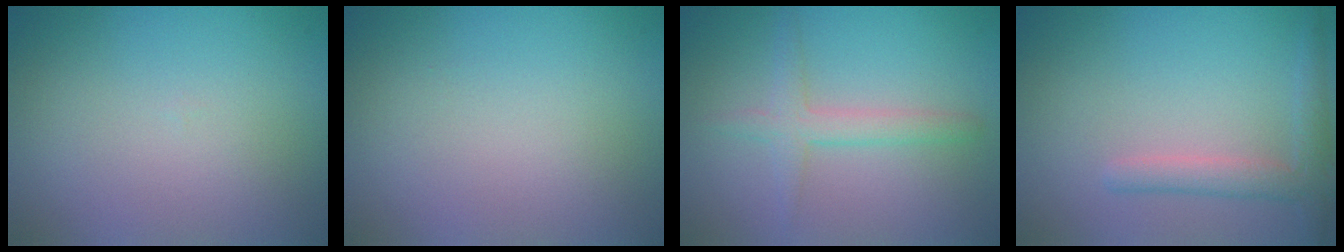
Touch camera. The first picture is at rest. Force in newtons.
{"total": 0.0}
{"total": 2.3, "press": 2.3, "slide": 0.1}
{"total": 2.6, "press": 2.5, "slide": 0.2}